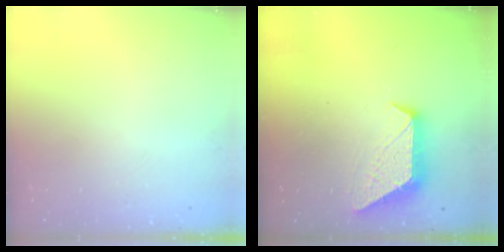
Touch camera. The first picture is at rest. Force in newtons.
{"total": 10.6, "press": 10.6, "slide": 0.6}